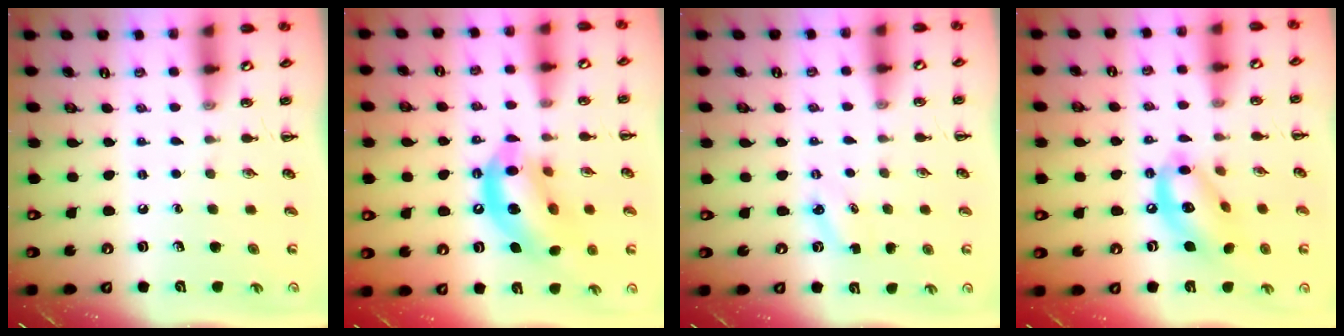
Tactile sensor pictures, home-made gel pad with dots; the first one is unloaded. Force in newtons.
{"total": 15.2, "press": 14.7, "slide": 4.0}
{"total": 2.9, "press": 2.7, "slide": 0.8}
{"total": 12.3, "press": 12.0, "slide": 2.4}